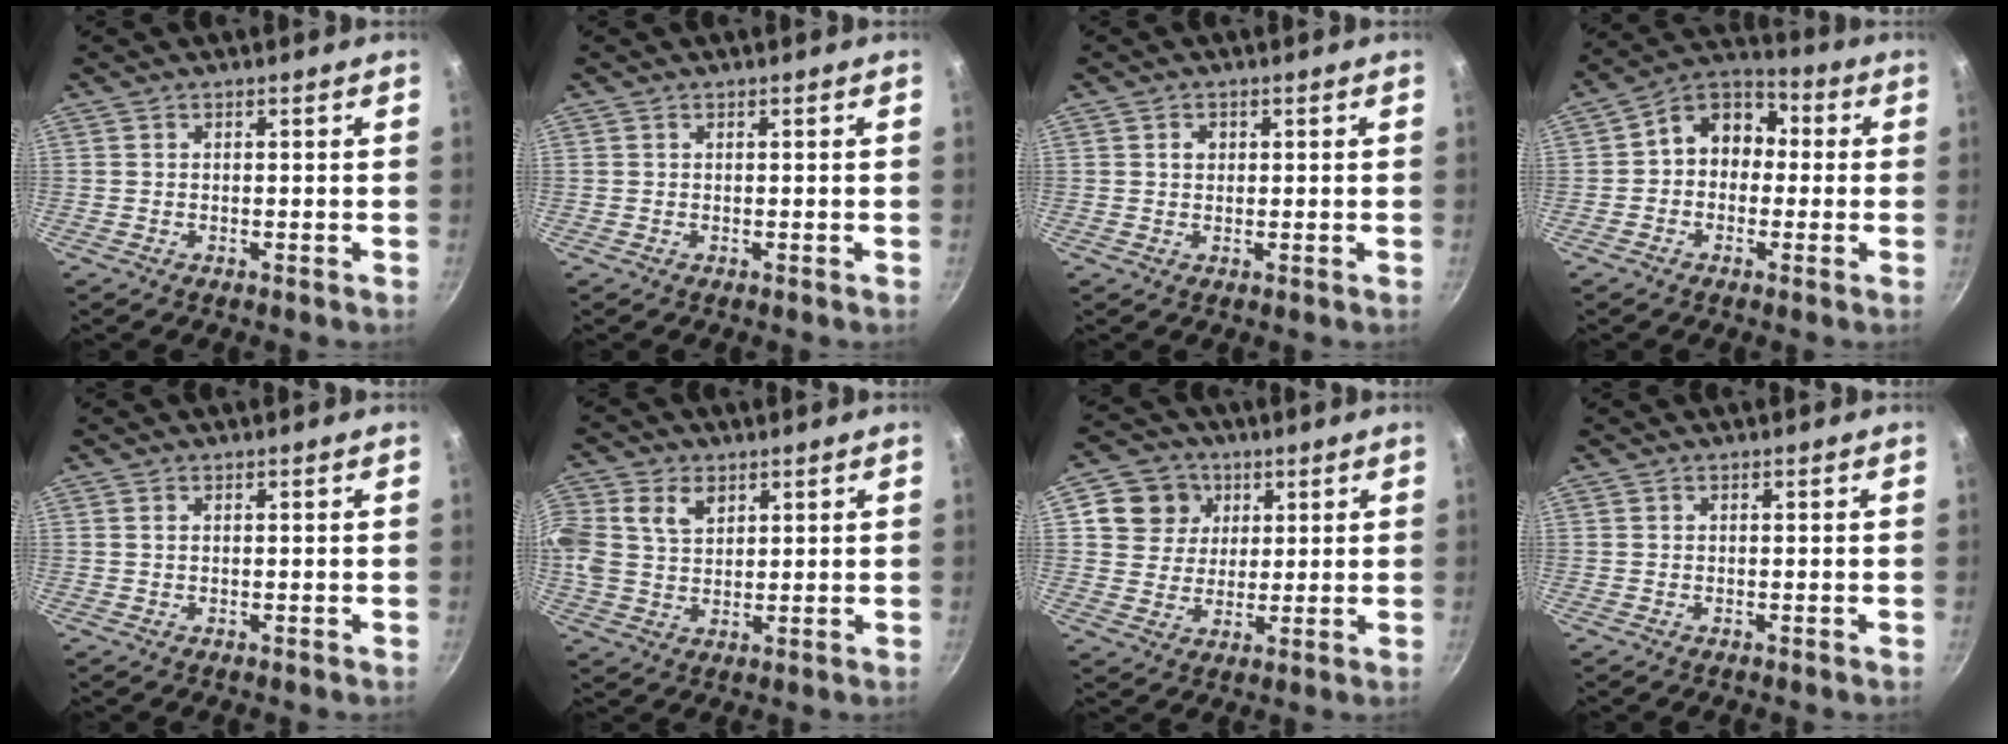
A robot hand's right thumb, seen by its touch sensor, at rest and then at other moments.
{"total": 0.0}
{"total": 1.7, "force": [0.4, 1.4, 0.9], "torque": [-0.006, 0.005, 0.006]}
{"total": 10.3, "force": [0.1, 8.2, 6.1], "torque": [-0.053, 0.035, -0.025]}
{"total": 0.6, "force": [0.2, 0.4, 0.5], "torque": [-0.009, 0.001, 0.003]}
{"total": 9.9, "force": [3.4, 7.2, 5.8], "torque": [-0.119, 0.001, 0.059]}
{"total": 9.1, "force": [3.3, 8.1, 2.8], "torque": [-0.017, -0.001, 0.051]}
{"total": 0.0}